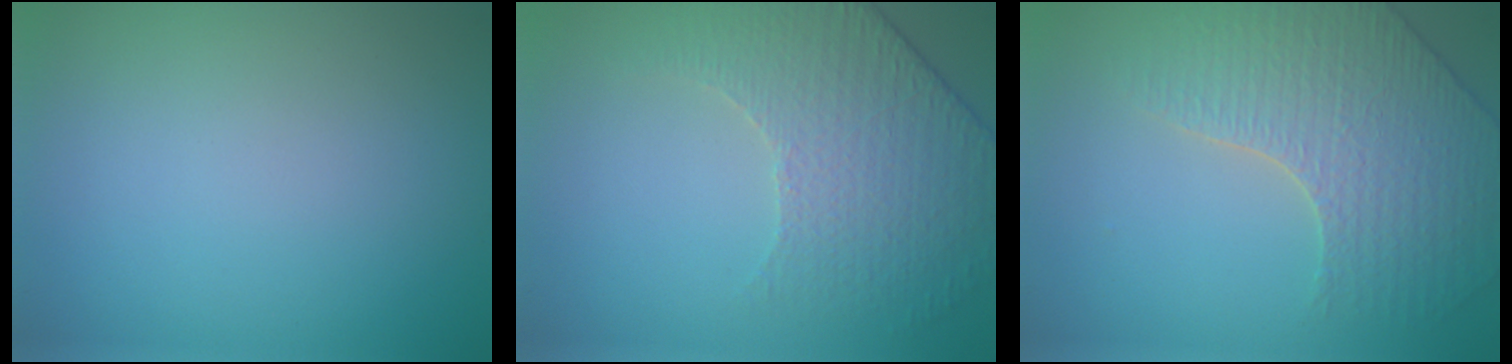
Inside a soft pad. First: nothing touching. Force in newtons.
{"total": 4.3, "press": 3.8, "slide": 2.1}
{"total": 4.0, "press": 4.0, "slide": 0.3}